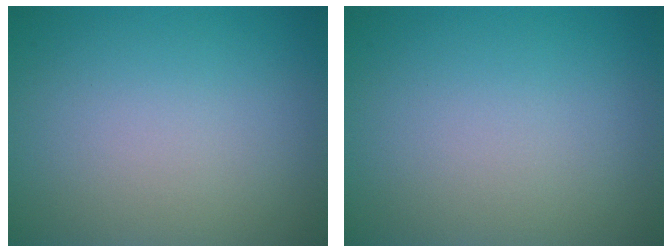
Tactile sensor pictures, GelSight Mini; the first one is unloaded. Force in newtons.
{"total": 0.0}